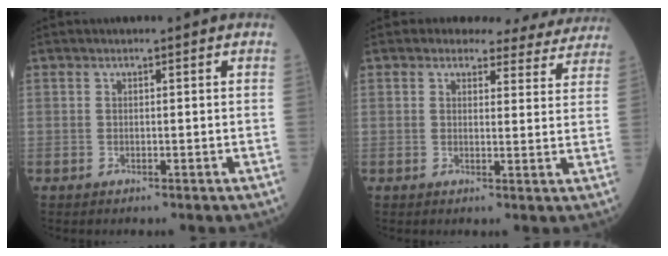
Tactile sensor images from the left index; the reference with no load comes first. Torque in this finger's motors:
{"motor_torque": [1.09, -1.05, 0.51, 0.03]}